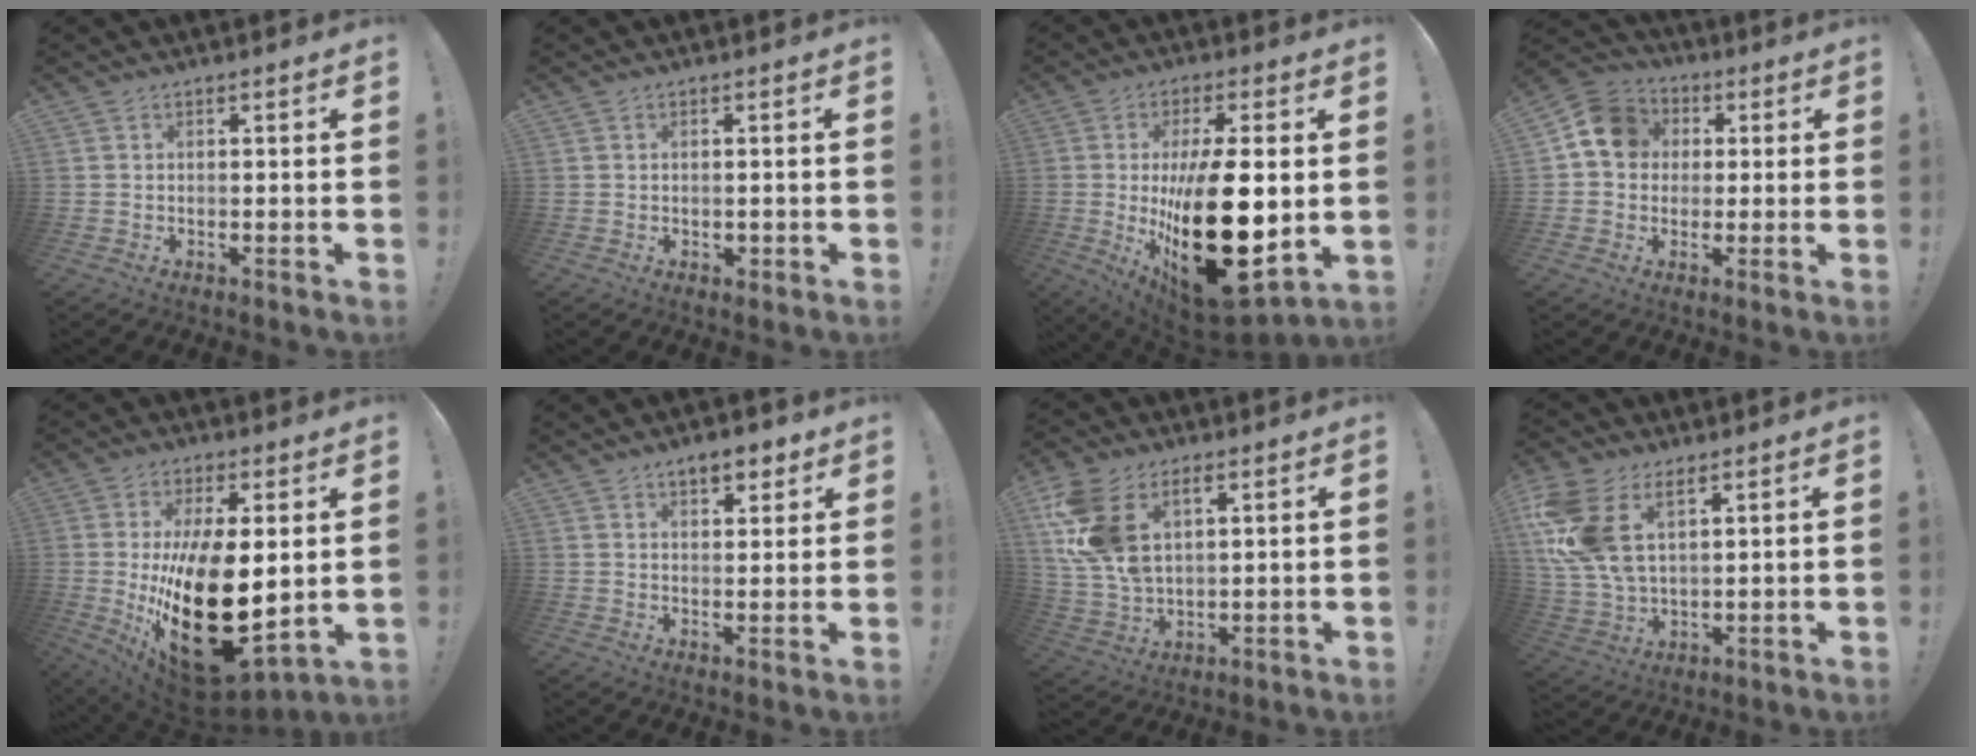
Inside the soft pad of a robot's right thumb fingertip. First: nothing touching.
{"total": 1.0, "force": [0.0, 0.9, 0.3], "torque": [0.000, 0.002, -0.001]}
{"total": 28.6, "force": [-1.6, 12.7, 25.5], "torque": [-0.433, -0.017, -0.004]}
{"total": 11.6, "force": [2.5, 10.0, 5.3], "torque": [-0.069, 0.007, 0.052]}
{"total": 26.9, "force": [-0.7, 13.7, 23.1], "torque": [-0.401, -0.031, 0.019]}
{"total": 5.9, "force": [4.1, 2.8, 3.2], "torque": [-0.038, -0.016, 0.071]}
{"total": 14.4, "force": [6.2, 8.9, 9.5], "torque": [-0.198, -0.018, 0.118]}
{"total": 15.3, "force": [7.1, 9.2, 9.9], "torque": [-0.215, -0.025, 0.136]}